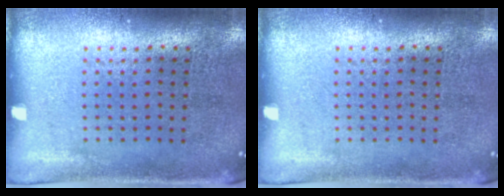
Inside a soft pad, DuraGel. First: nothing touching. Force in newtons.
{"total": 0.0}